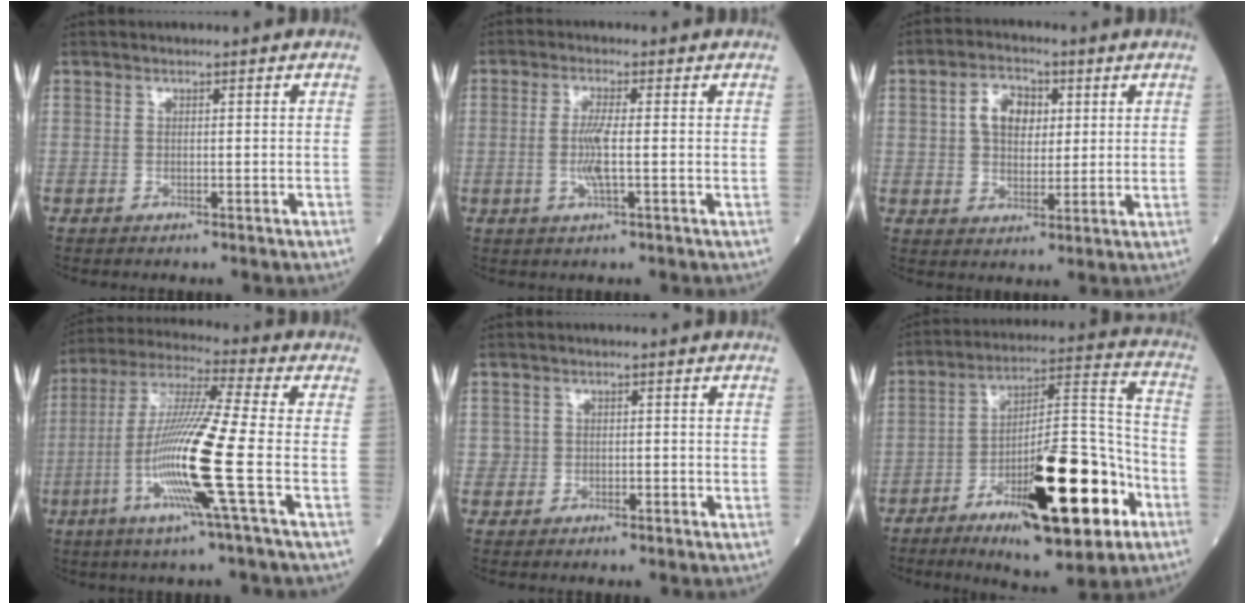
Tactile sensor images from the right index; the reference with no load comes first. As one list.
[{"total": 4.3, "force": [-0.5, 0.3, 4.3], "torque": [-0.094, -0.008, -0.011]}, {"total": 6.6, "force": [1.9, 4.3, 4.7], "torque": [-0.087, 0.016, 0.034]}, {"total": 15.4, "force": [-4.1, -1.2, 14.8], "torque": [-0.299, -0.016, -0.090]}, {"total": 1.7, "force": [-0.2, 1.6, 0.6], "torque": [-0.007, 0.005, -0.002]}, {"total": 21.9, "force": [-10.0, 5.0, 18.9], "torque": [-0.285, 0.002, -0.147]}]